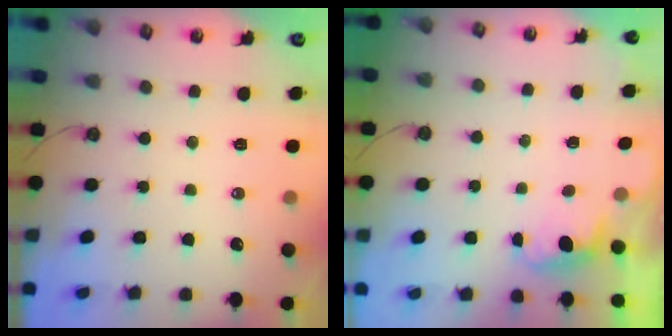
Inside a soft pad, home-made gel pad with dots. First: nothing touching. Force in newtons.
{"total": 0.7, "press": 0.1, "slide": 0.7}